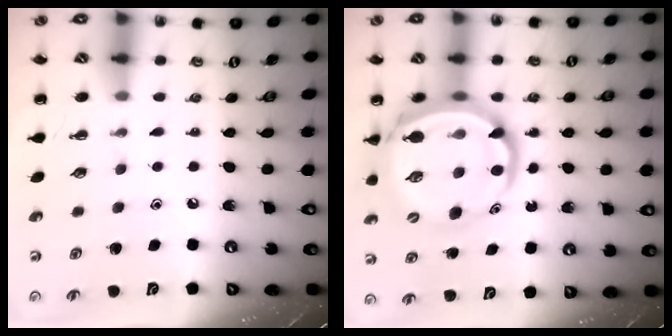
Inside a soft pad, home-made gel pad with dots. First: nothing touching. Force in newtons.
{"total": 14.4, "press": 13.9, "slide": 3.8}